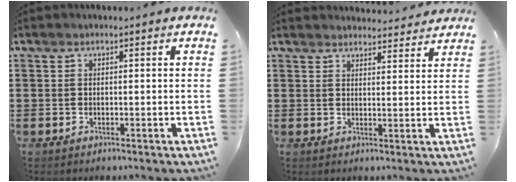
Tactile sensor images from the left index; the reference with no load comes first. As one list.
[{"total": 3.1, "force": [3.1, 0.3, 0.1], "torque": [-0.004, -0.016, 0.057]}]